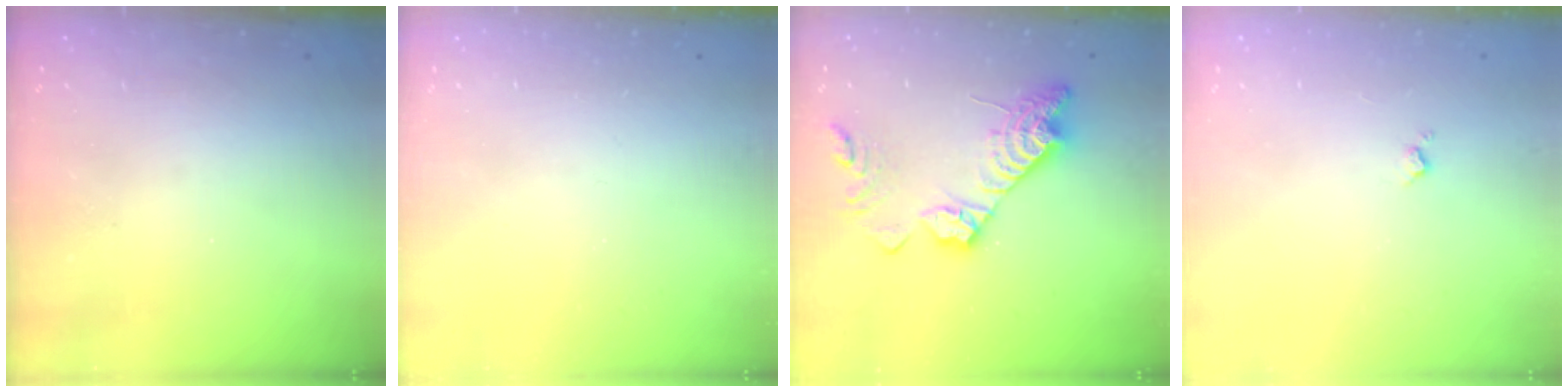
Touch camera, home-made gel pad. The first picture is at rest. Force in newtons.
{"total": 0.0}
{"total": 17.0, "press": 16.9, "slide": 1.3}
{"total": 2.6, "press": 2.6, "slide": 0.4}